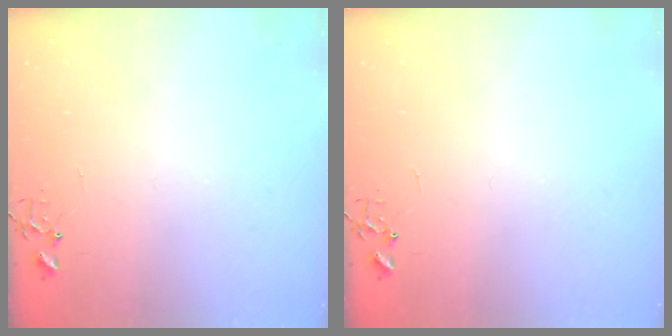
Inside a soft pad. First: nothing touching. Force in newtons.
{"total": 0.0}